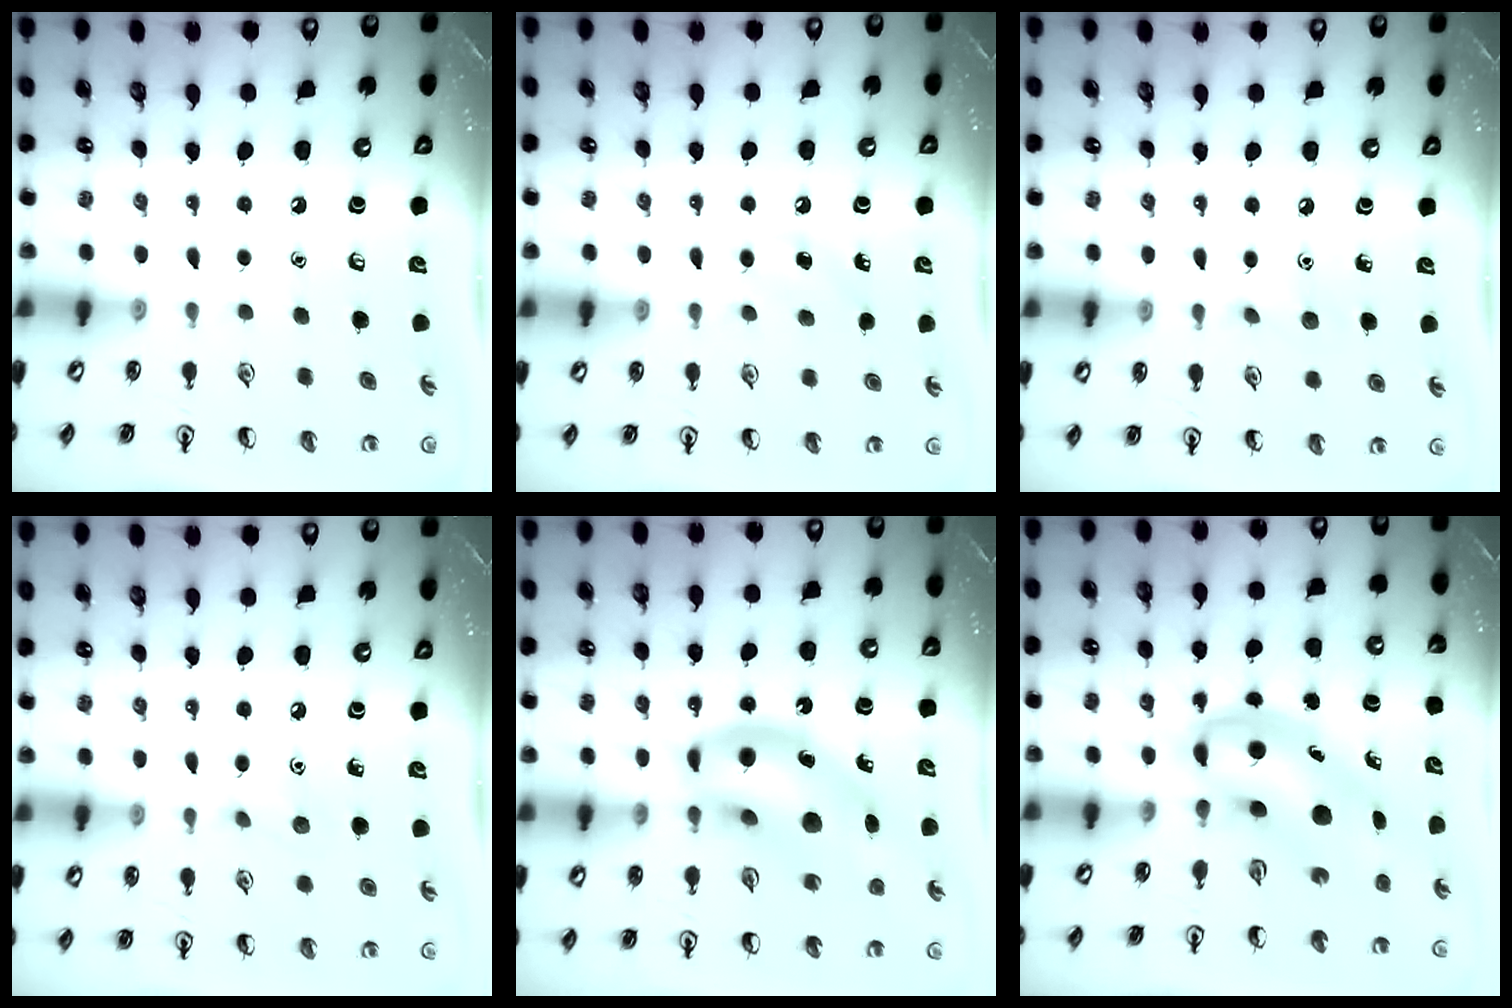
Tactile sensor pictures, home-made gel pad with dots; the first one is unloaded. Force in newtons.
{"total": 5.7, "press": 5.4, "slide": 1.9}
{"total": 5.9, "press": 5.7, "slide": 1.2}
{"total": 5.8, "press": 5.6, "slide": 1.7}
{"total": 17.5, "press": 16.7, "slide": 5.0}
{"total": 7.6, "press": 7.3, "slide": 2.0}